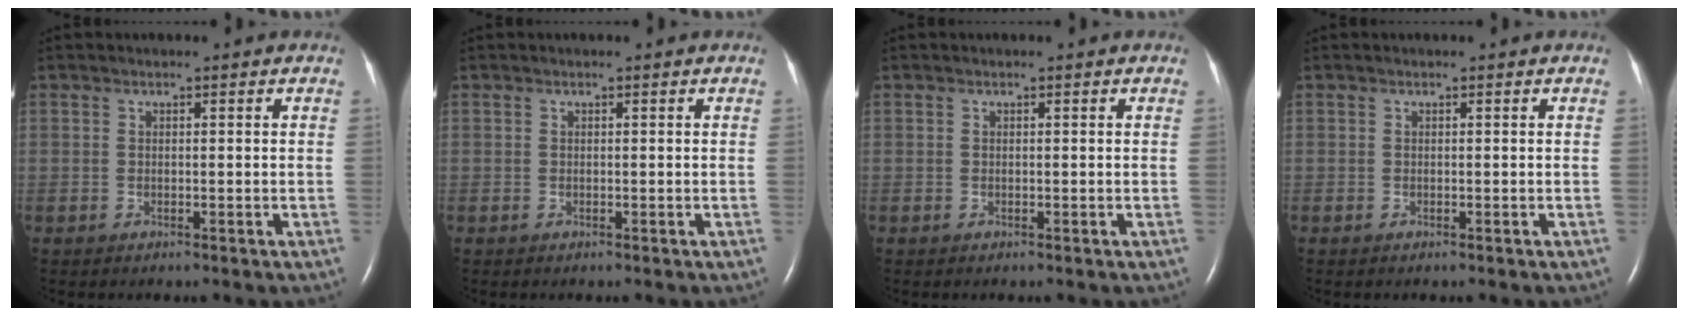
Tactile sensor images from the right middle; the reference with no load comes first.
{"total": 0.0}
{"total": 0.0}
{"total": 0.0}